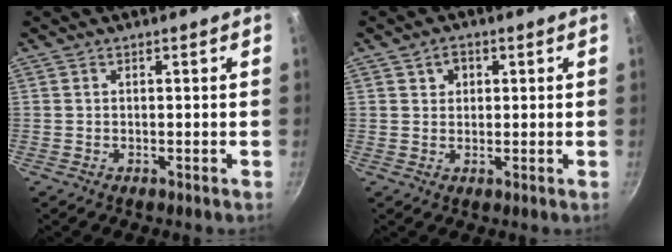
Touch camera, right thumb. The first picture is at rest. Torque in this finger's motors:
{"motor_torque": [0.01, 0.09, -0.02, 0.18, 0.07]}